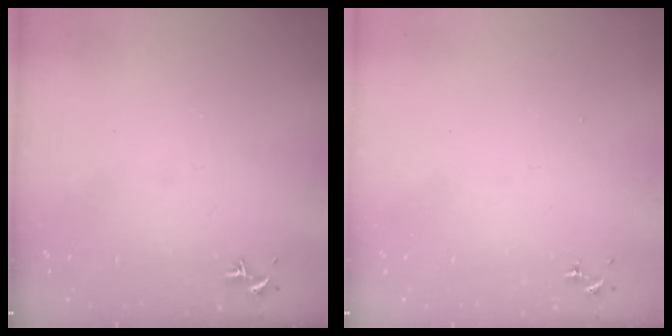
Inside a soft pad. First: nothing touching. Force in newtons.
{"total": 0.0}